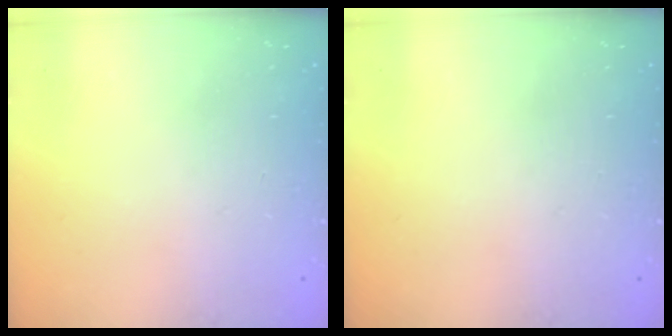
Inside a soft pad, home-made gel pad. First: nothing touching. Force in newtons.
{"total": 0.0}